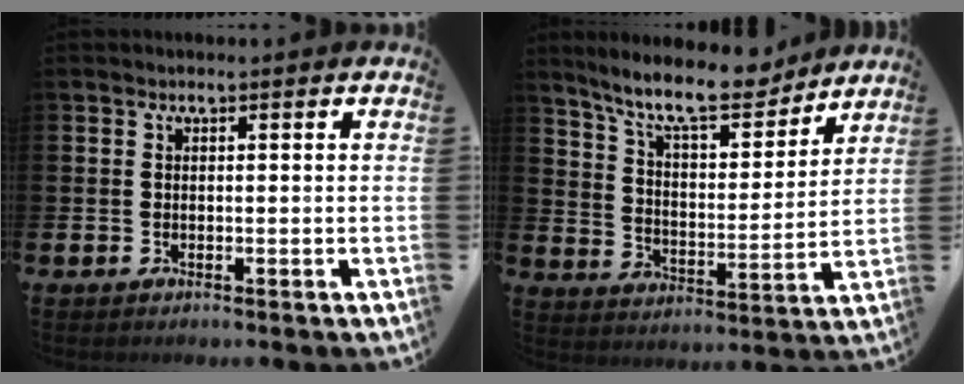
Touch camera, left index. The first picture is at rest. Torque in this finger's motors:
{"motor_torque": [0.49, -0.43, 0.86, 0.21]}